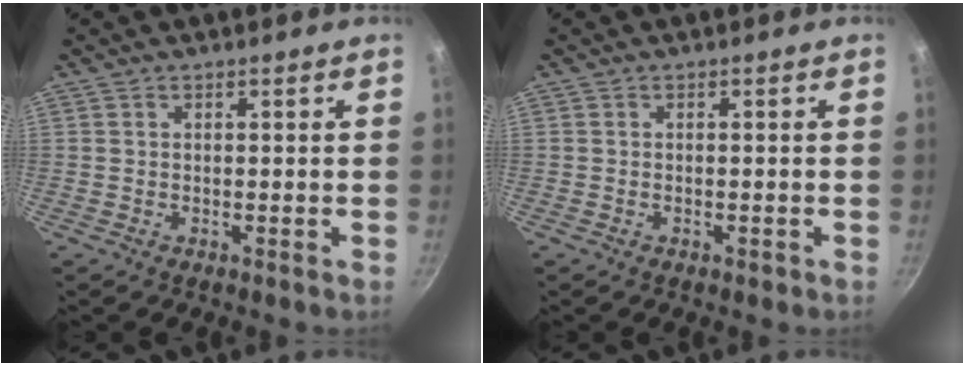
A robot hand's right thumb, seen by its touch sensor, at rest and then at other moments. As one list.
[{"total": 0.8, "force": [-0.4, 0.4, 0.5], "torque": [-0.007, 0.002, -0.006]}]